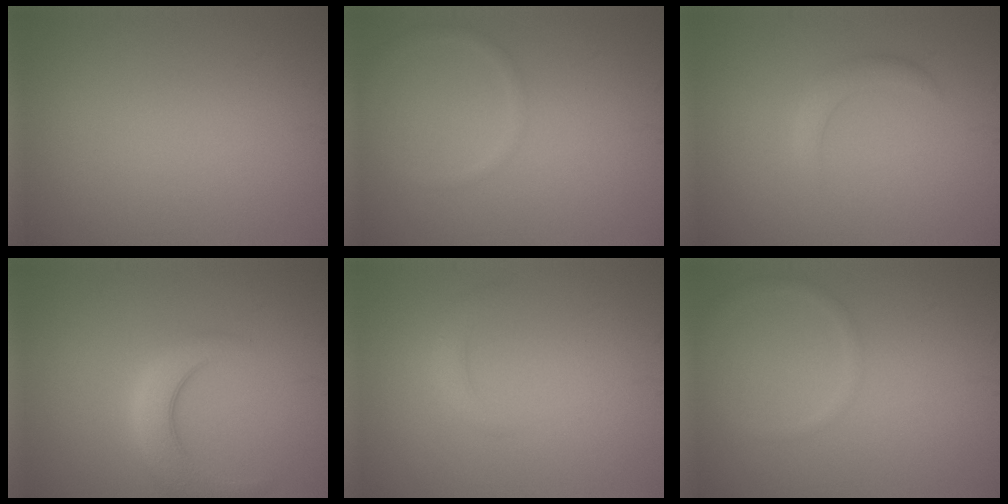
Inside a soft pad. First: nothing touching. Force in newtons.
{"total": 1.1, "press": 1.1, "slide": 0.1}
{"total": 1.5, "press": 1.5, "slide": 0.1}
{"total": 4.6, "press": 4.6, "slide": 0.2}
{"total": 1.3, "press": 1.3, "slide": 0.0}
{"total": 1.1, "press": 1.1, "slide": 0.1}